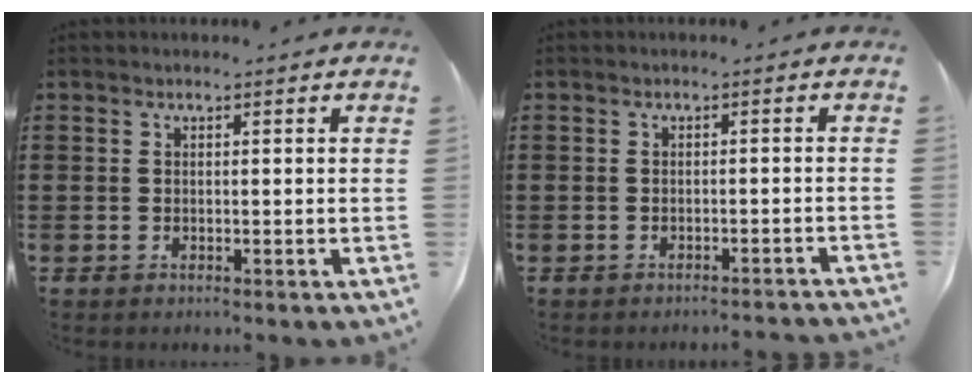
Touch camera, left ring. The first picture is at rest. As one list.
[{"total": 1.3, "force": [-1.2, -0.2, 0.4], "torque": [-0.006, 0.001, -0.023]}]